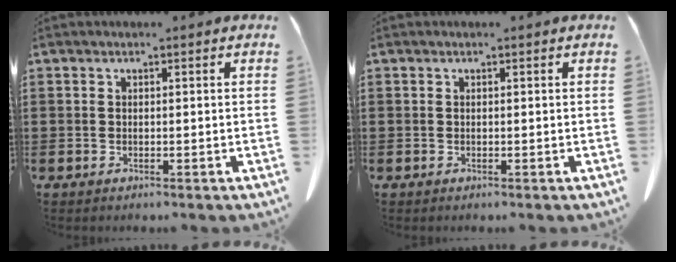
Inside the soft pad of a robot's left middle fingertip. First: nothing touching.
{"total": 0.0}